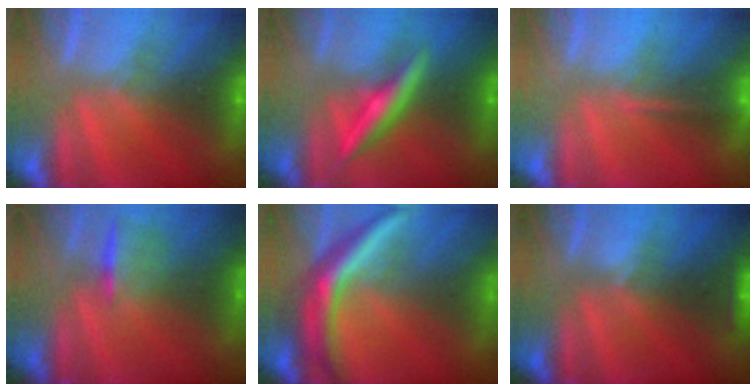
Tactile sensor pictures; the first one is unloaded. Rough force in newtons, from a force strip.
{"total": 2.8}
{"total": 1.1}
{"total": 1.1}
{"total": 7.6}
{"total": 4.1}